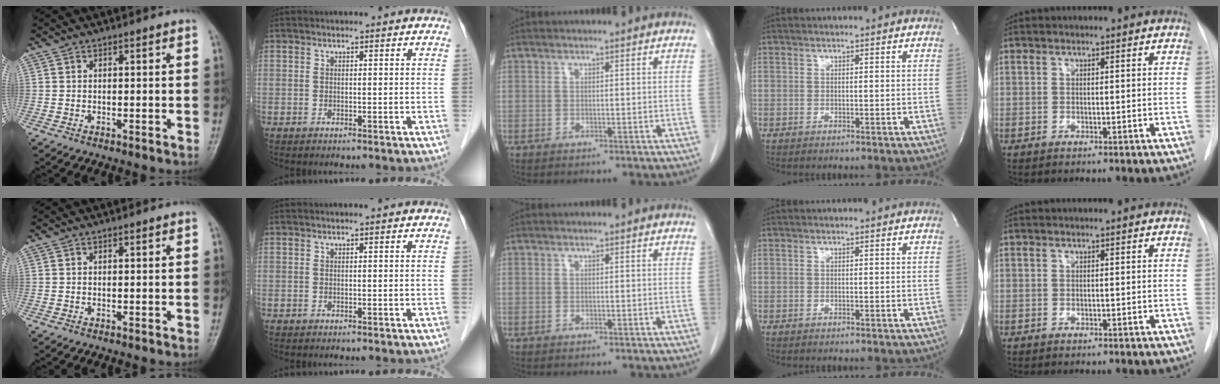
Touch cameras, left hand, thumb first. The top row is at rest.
{}